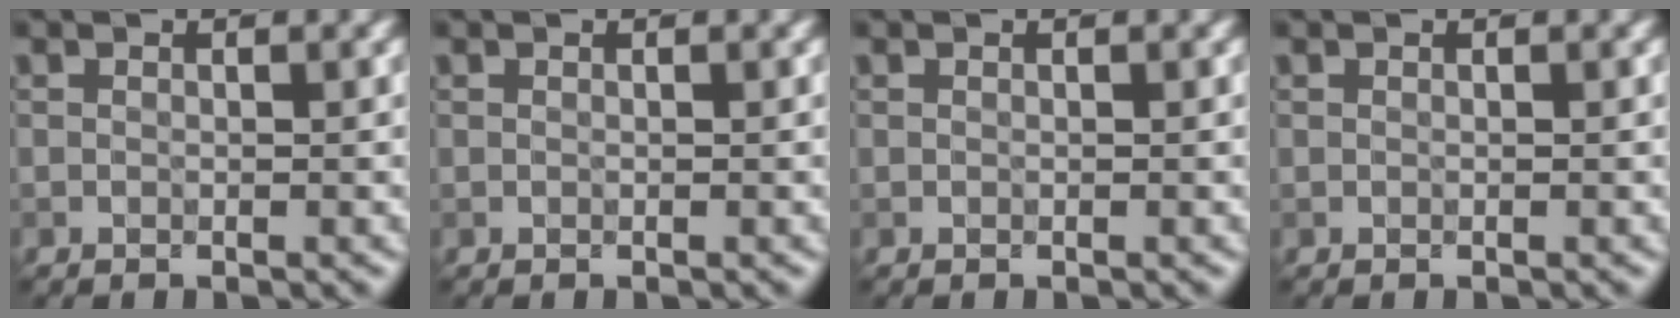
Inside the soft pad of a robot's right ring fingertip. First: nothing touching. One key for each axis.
{"total": 0.0}
{"total": 0.0}
{"total": 0.0}